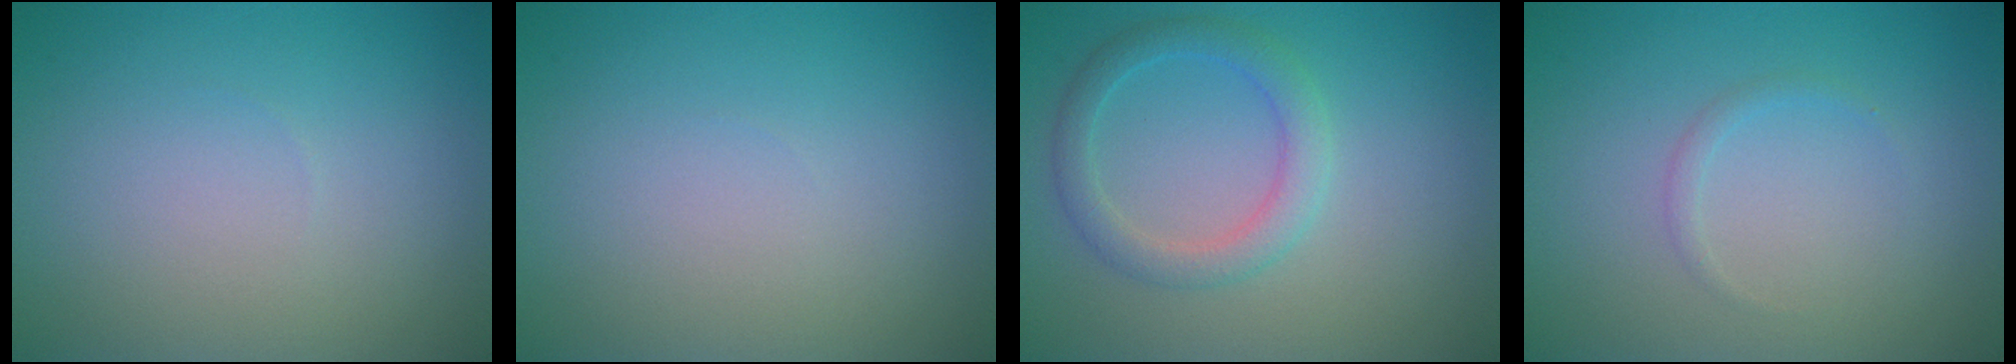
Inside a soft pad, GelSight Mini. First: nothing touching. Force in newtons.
{"total": 0.0}
{"total": 2.8, "press": 2.8, "slide": 0.1}
{"total": 0.8, "press": 0.8, "slide": 0.1}